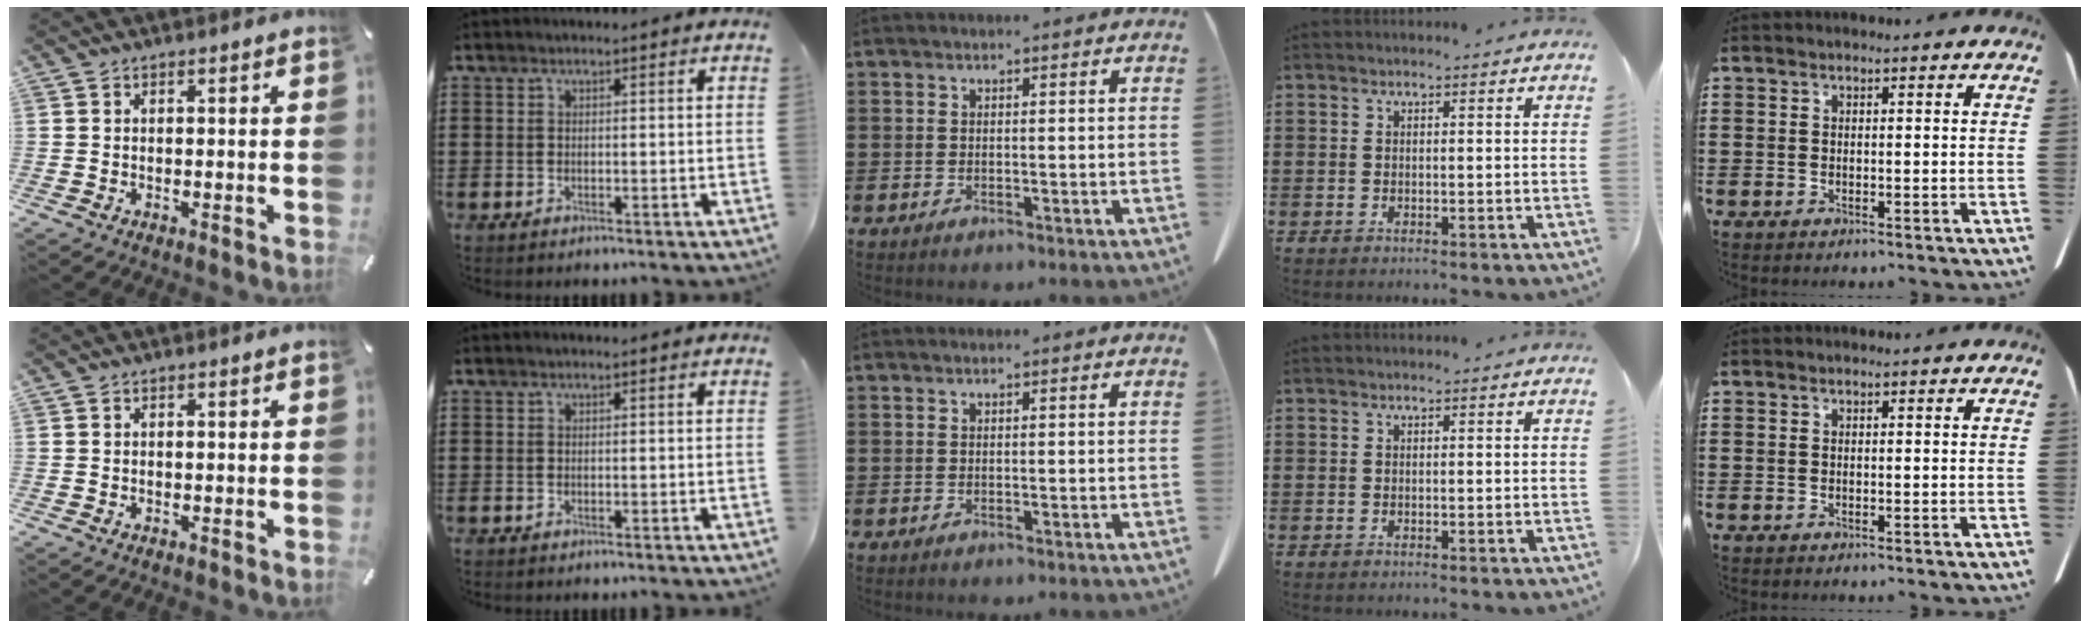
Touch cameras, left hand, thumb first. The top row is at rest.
{}